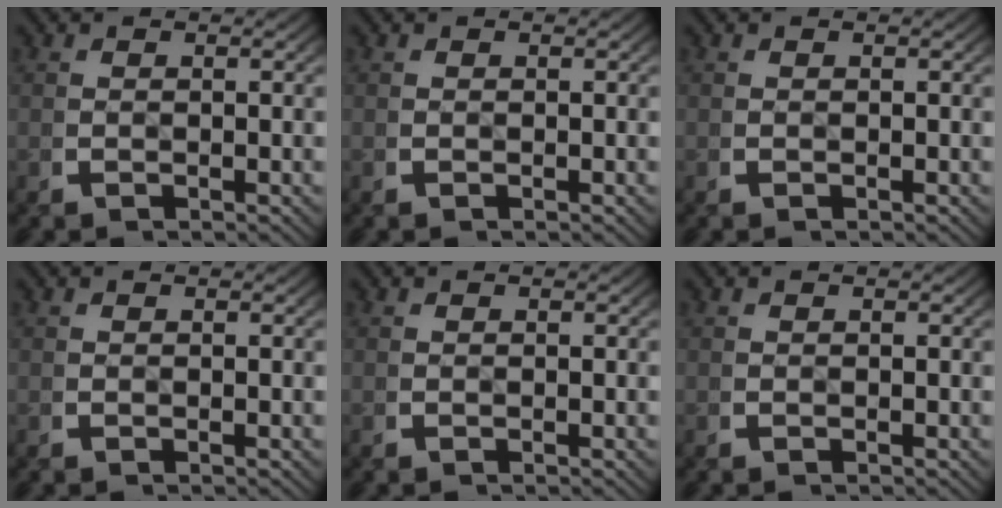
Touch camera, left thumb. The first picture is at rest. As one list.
[{"total": 0.0}, {"total": 0.0}, {"total": 0.0}, {"total": 0.0}, {"total": 0.0}]